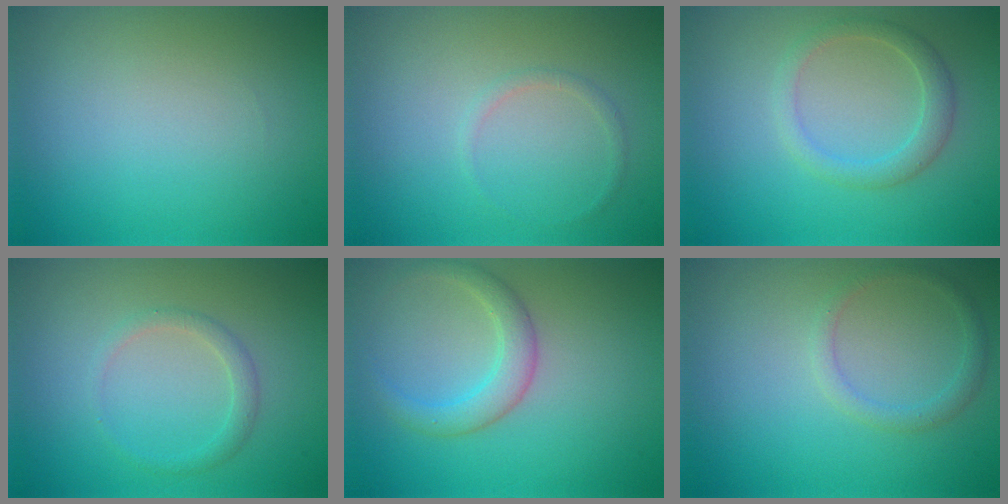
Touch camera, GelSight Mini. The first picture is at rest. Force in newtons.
{"total": 0.8, "press": 0.8, "slide": 0.0}
{"total": 2.3, "press": 2.3, "slide": 0.1}
{"total": 1.5, "press": 1.5, "slide": 0.1}
{"total": 2.8, "press": 2.8, "slide": 0.2}
{"total": 1.5, "press": 1.5, "slide": 0.1}